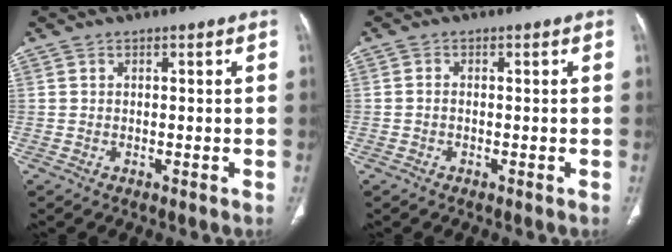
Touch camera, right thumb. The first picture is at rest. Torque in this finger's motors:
{"motor_torque": [-0.13, -0.38, 0.29, 0.17, -0.03]}